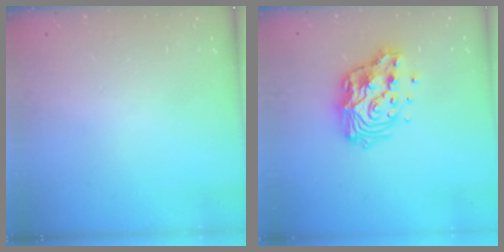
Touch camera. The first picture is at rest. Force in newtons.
{"total": 14.9, "press": 14.8, "slide": 1.5}